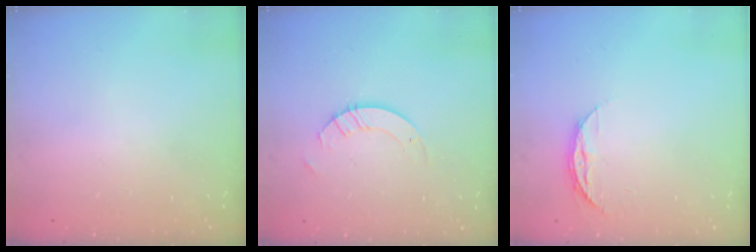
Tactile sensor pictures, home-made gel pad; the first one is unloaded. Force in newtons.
{"total": 3.6, "press": 3.6, "slide": 0.4}
{"total": 7.3, "press": 7.3, "slide": 0.6}